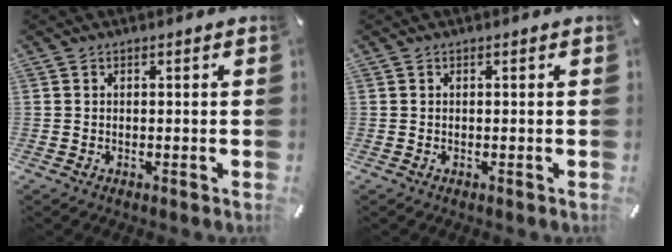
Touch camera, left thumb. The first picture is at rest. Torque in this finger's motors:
{"motor_torque": [0.00, 0.00, 0.00, 0.00, 0.00]}